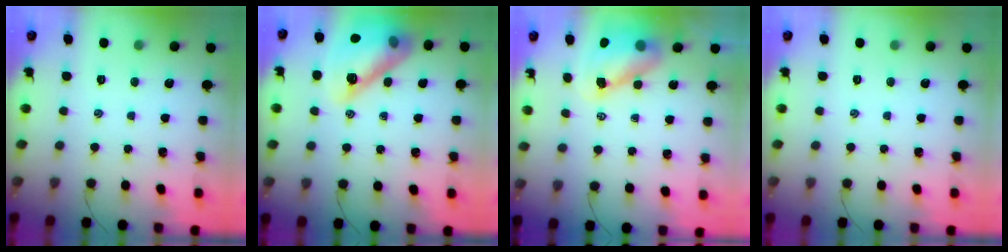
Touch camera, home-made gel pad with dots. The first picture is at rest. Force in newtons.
{"total": 18.1, "press": 18.0, "slide": 1.5}
{"total": 9.2, "press": 9.0, "slide": 1.6}
{"total": 0.0}